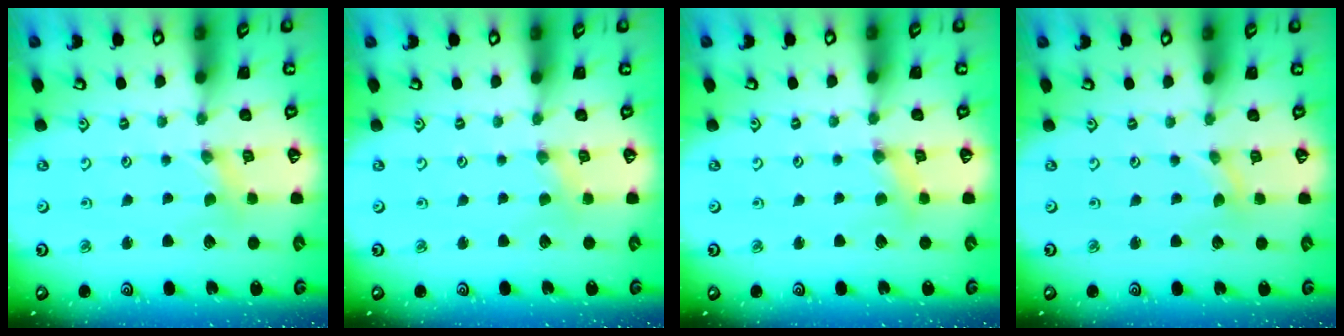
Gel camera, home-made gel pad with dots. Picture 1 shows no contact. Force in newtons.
{"total": 0.5, "press": 0.5, "slide": 0.1}
{"total": 1.3, "press": 1.3, "slide": 0.3}
{"total": 0.0}